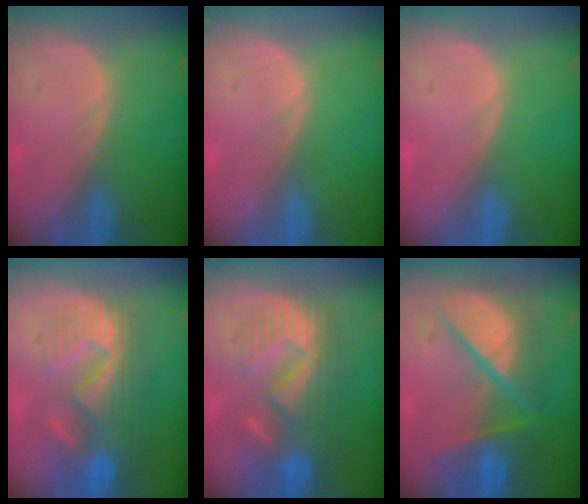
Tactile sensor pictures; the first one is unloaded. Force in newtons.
{"total": 0.0}
{"total": 0.0}
{"total": 10.9, "press": 9.7, "slide": 4.8}
{"total": 9.4, "press": 9.2, "slide": 2.0}
{"total": 10.4, "press": 10.3, "slide": 1.3}